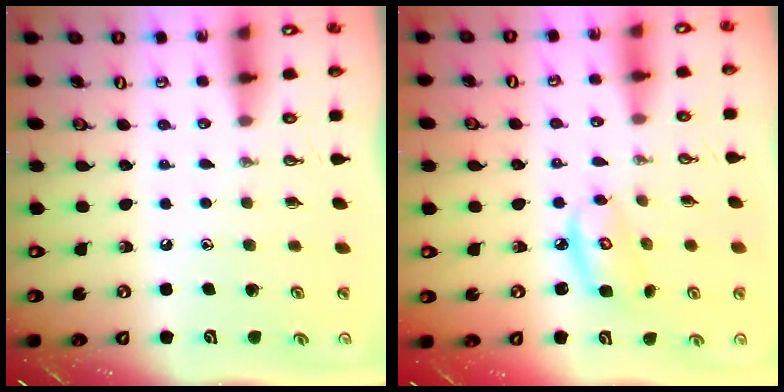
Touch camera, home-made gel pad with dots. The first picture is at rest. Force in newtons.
{"total": 6.0, "press": 6.0, "slide": 0.1}